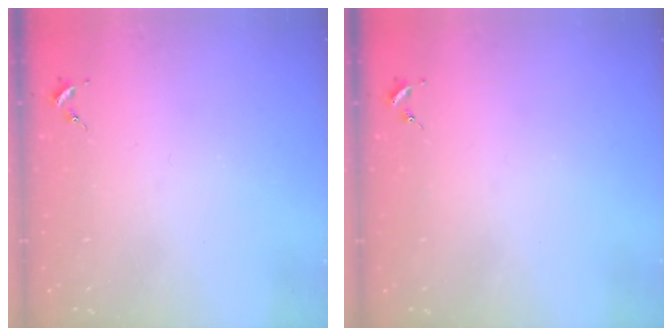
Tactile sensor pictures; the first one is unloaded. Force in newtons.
{"total": 0.0}